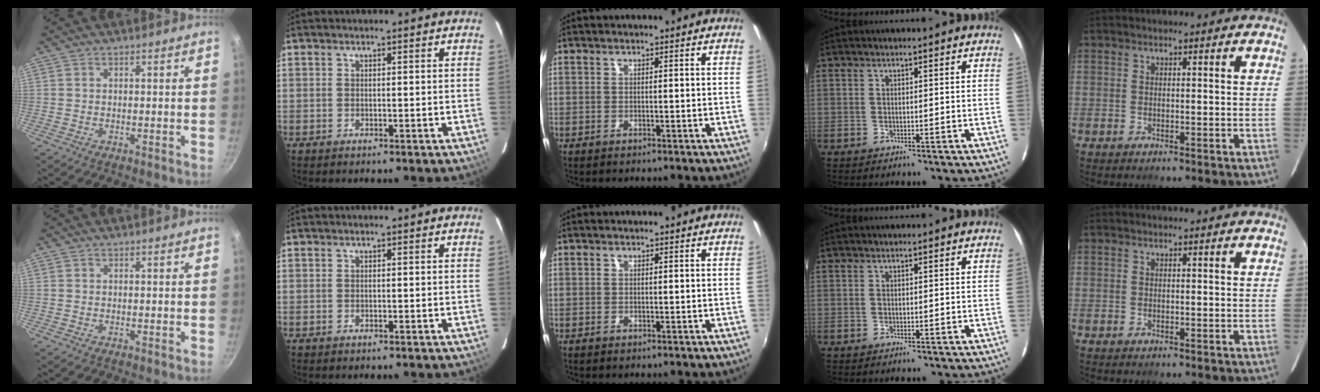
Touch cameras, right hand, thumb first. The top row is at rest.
{}